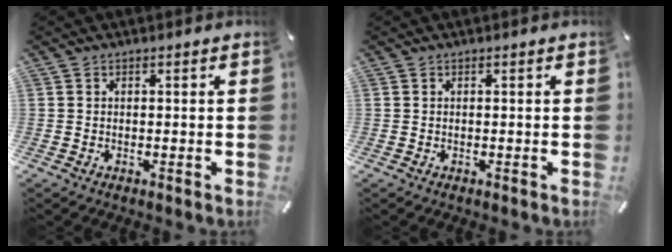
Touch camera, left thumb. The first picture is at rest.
{"total": 0.0}